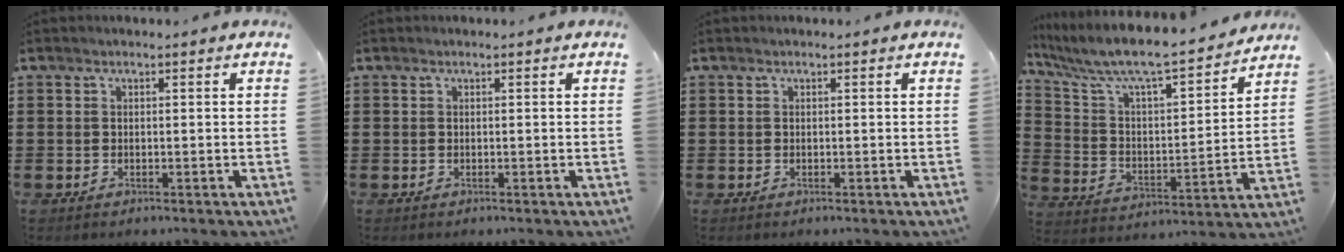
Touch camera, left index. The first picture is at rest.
{"total": 0.0}
{"total": 0.0}
{"total": 7.3, "force": [6.5, 0.8, 3.3], "torque": [-0.097, -0.054, 0.102]}